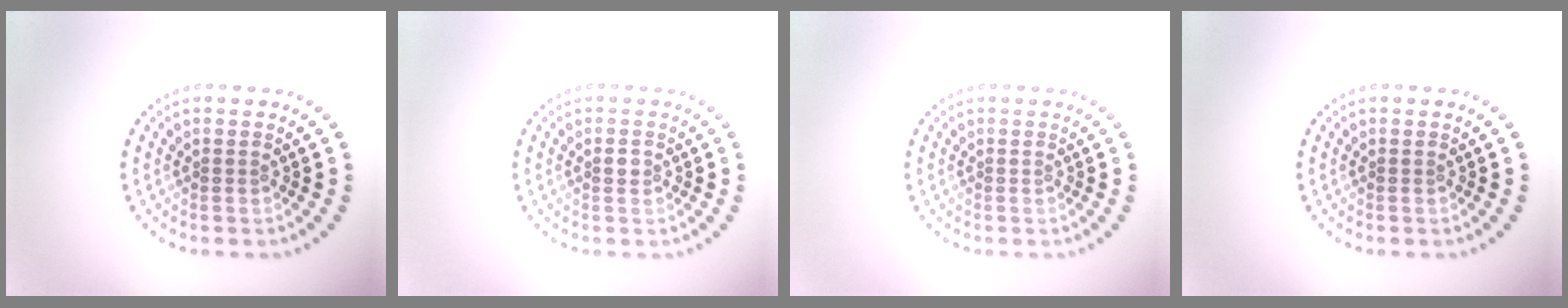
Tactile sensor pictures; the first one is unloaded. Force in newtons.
{"total": 1.0, "press": 1.0, "slide": 0.3}
{"total": 0.0}
{"total": 0.0}